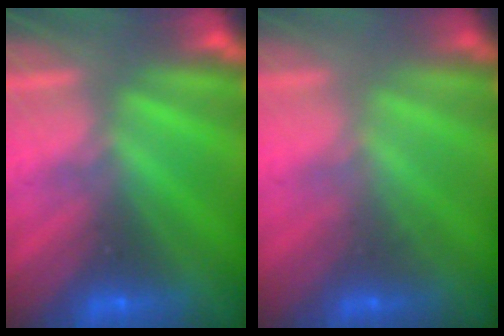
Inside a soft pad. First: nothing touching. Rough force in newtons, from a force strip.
{"total": 2.2}